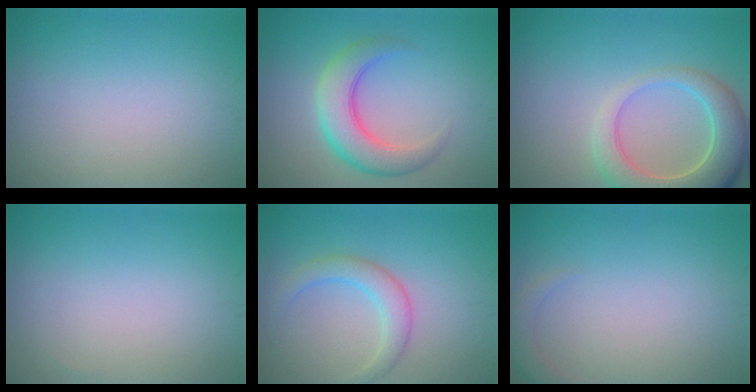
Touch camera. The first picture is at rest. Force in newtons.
{"total": 5.2, "press": 5.2, "slide": 0.3}
{"total": 6.8, "press": 6.7, "slide": 0.9}
{"total": 0.0}
{"total": 2.8, "press": 2.8, "slide": 0.2}
{"total": 1.3, "press": 1.3, "slide": 0.2}